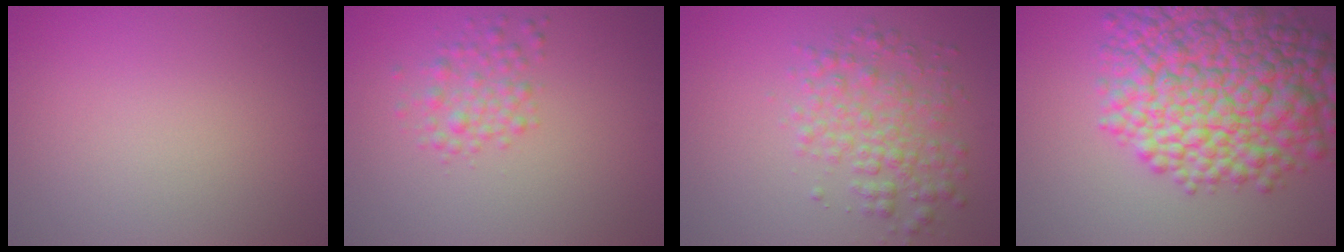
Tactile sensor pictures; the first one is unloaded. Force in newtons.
{"total": 2.3, "press": 2.3, "slide": 0.0}
{"total": 4.0, "press": 4.0, "slide": 0.0}
{"total": 12.7, "press": 12.7, "slide": 0.3}